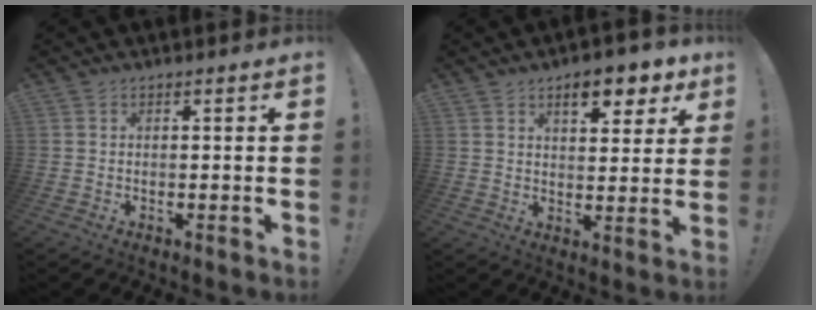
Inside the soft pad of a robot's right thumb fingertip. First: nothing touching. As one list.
[{"total": 9.2, "force": [5.4, 3.8, 6.5], "torque": [-0.074, -0.031, 0.088]}]